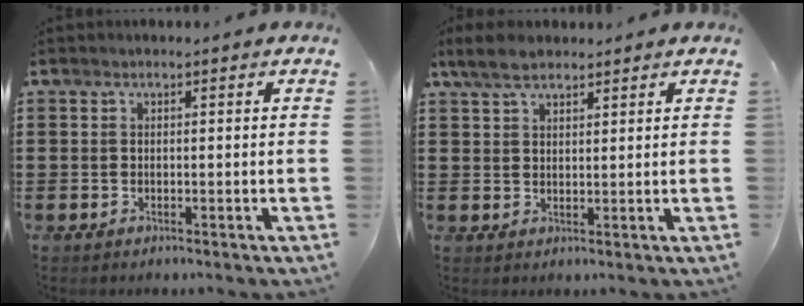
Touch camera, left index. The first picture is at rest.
{"total": 4.7, "force": [3.5, 1.7, 2.7], "torque": [-0.060, 0.005, 0.065]}